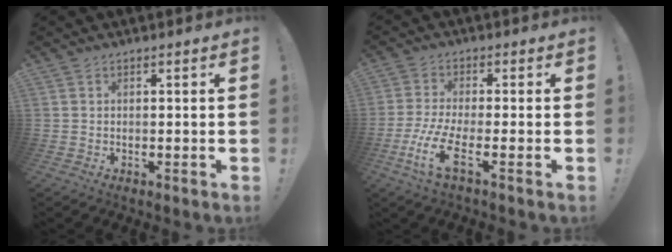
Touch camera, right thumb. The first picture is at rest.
{"total": 10.5, "force": [-3.7, 2.9, 9.4], "torque": [-0.198, -0.007, -0.068]}